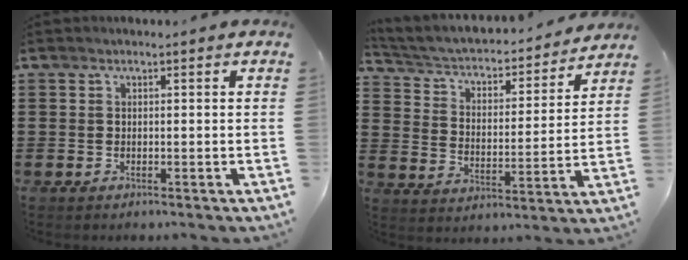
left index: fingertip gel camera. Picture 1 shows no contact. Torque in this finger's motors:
{"motor_torque": [2.14, 0.00, 0.39, 0.07]}